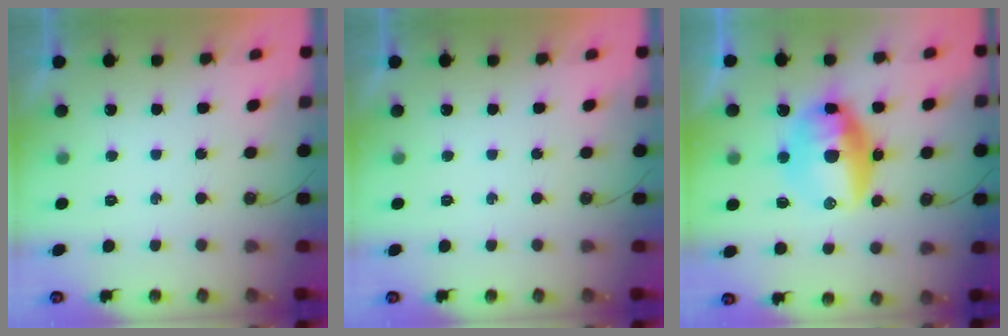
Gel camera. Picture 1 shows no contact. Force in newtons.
{"total": 0.0}
{"total": 13.8, "press": 13.6, "slide": 2.8}